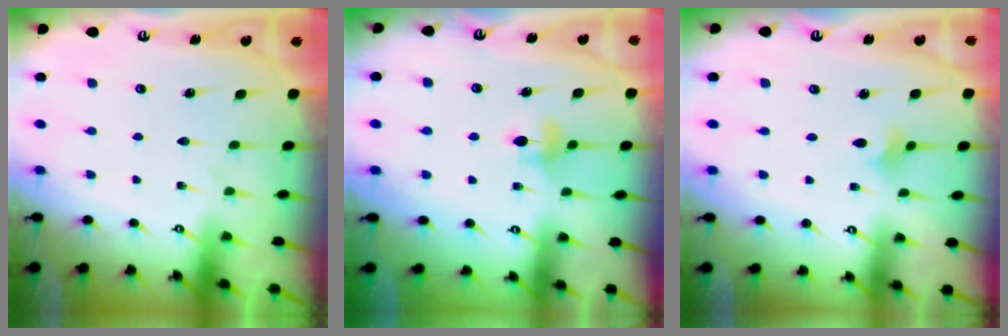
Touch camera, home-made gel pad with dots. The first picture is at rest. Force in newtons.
{"total": 4.6, "press": 4.5, "slide": 0.9}
{"total": 1.8, "press": 1.7, "slide": 0.5}